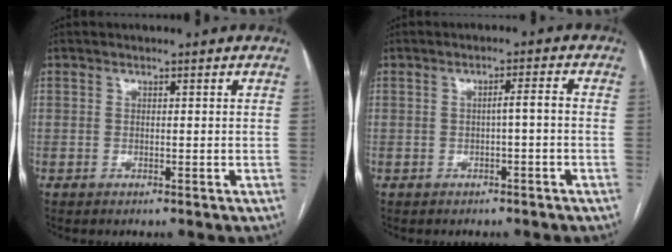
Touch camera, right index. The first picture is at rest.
{"total": 2.1, "force": [-0.5, 0.0, 2.0], "torque": [-0.029, 0.005, -0.008]}